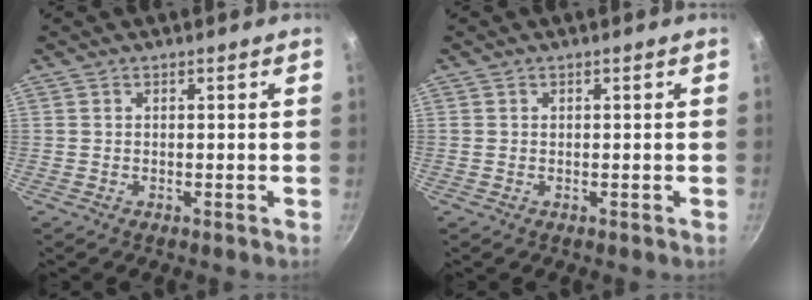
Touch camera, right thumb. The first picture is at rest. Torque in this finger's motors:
{"motor_torque": [0.08, 0.20, -0.31, 0.25, 0.01]}